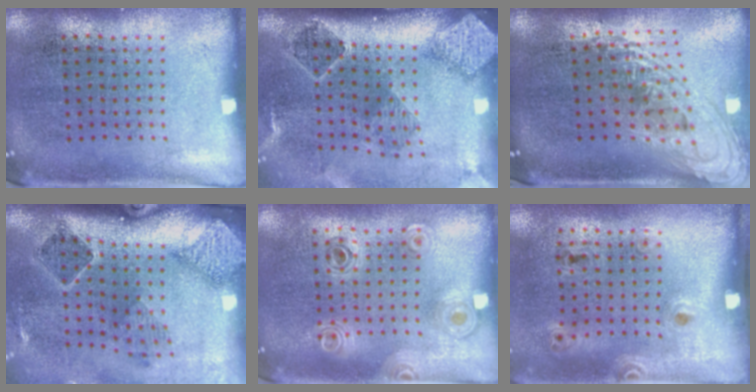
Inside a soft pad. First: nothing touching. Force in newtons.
{"total": 2.9, "press": 1.9, "slide": 2.1}
{"total": 2.1, "press": 1.5, "slide": 1.4}
{"total": 2.3, "press": 1.7, "slide": 1.5}
{"total": 0.8, "press": 0.8, "slide": 0.0}
{"total": 1.3, "press": 0.8, "slide": 1.1}